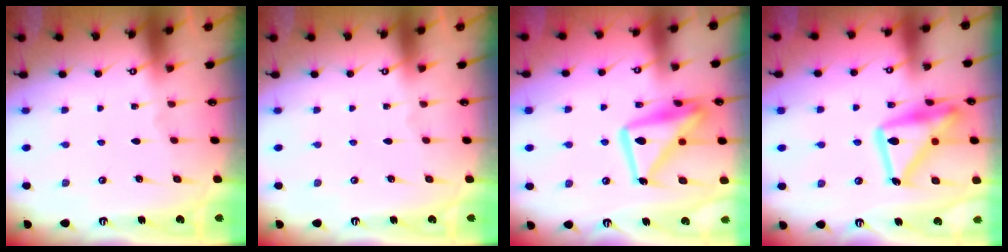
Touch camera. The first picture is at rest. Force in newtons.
{"total": 0.0}
{"total": 16.5, "press": 16.4, "slide": 1.4}
{"total": 21.2, "press": 21.1, "slide": 1.6}